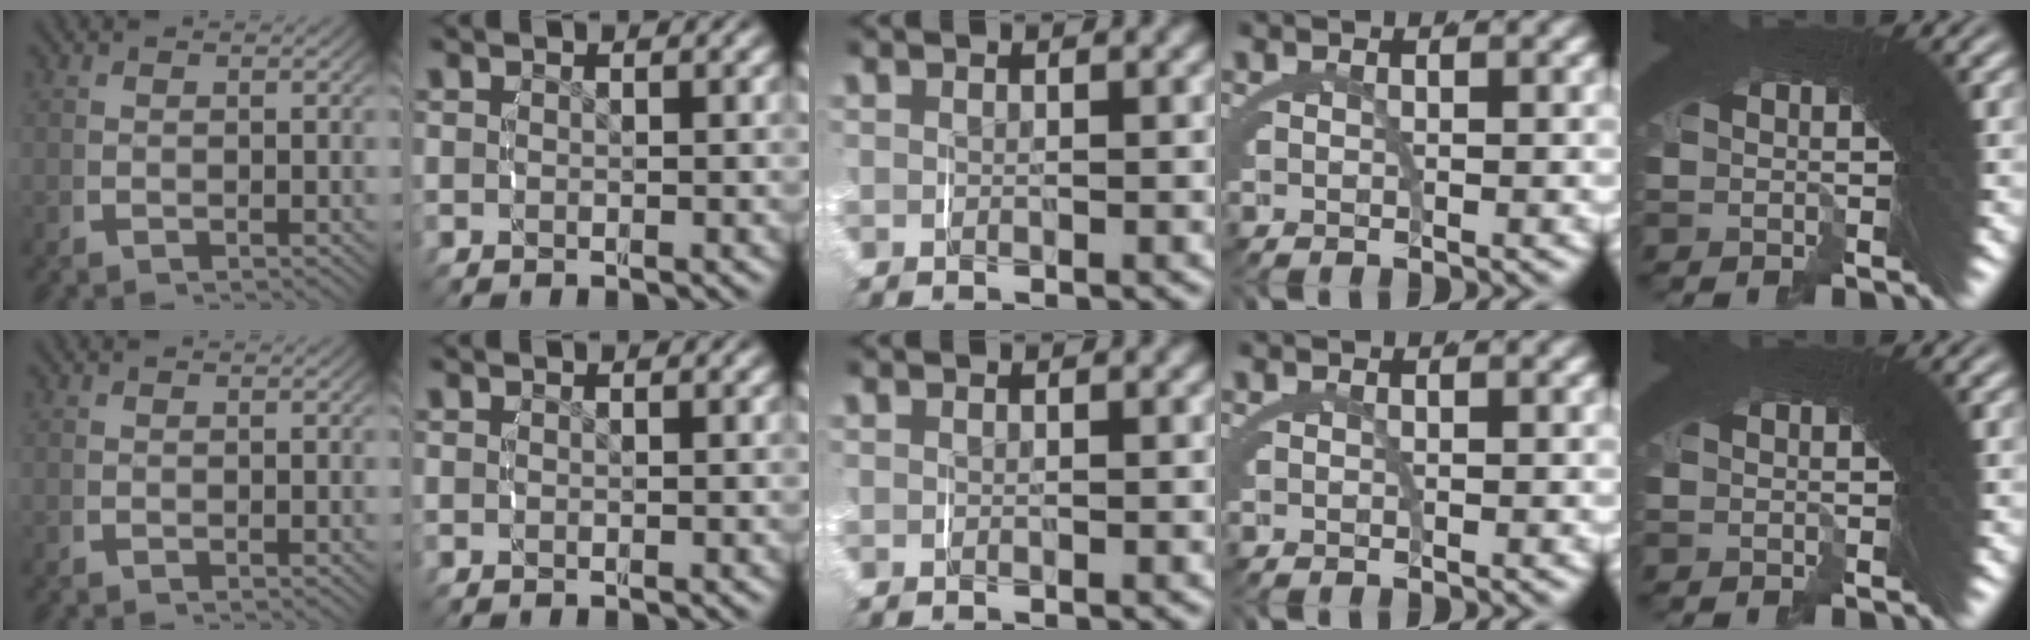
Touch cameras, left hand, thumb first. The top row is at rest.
{}